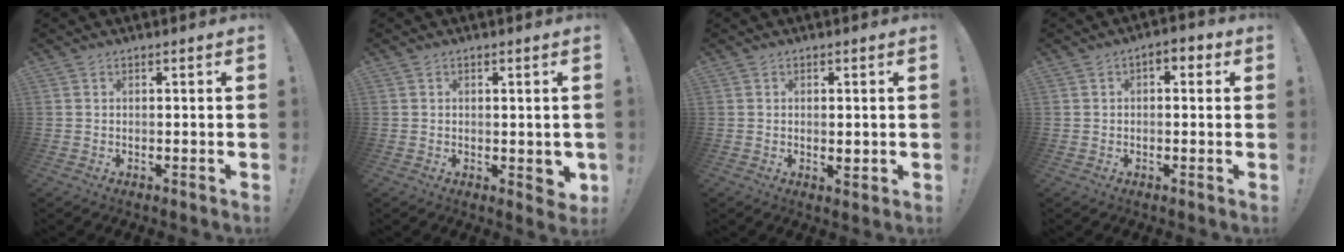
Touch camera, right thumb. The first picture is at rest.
{"total": 3.3, "force": [0.2, 2.3, 2.3], "torque": [-0.014, 0.001, 0.006]}
{"total": 1.5, "force": [0.2, 0.9, 1.2], "torque": [-0.005, -0.005, 0.001]}
{"total": 2.9, "force": [0.0, 1.9, 2.2], "torque": [-0.028, 0.005, -0.004]}